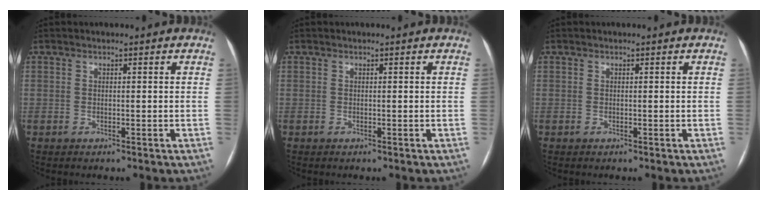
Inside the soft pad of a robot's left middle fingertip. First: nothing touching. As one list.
[{"total": 0.0}, {"total": 0.0}]